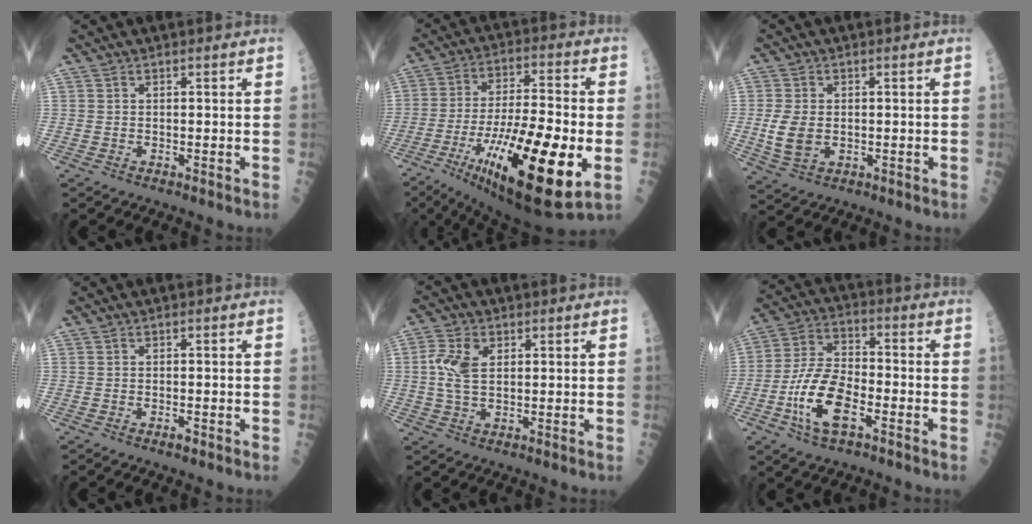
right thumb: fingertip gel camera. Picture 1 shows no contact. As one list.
[{"total": 27.3, "force": [-7.8, 7.4, 25.1], "torque": [-0.445, -0.019, -0.117]}, {"total": 6.0, "force": [-0.4, 4.0, 4.5], "torque": [-0.086, -0.004, 0.000]}, {"total": 0.9, "force": [-0.5, 0.3, 0.6], "torque": [-0.006, 0.002, -0.009]}, {"total": 6.3, "force": [1.2, 3.7, 5.0], "torque": [-0.111, 0.005, 0.023]}, {"total": 13.0, "force": [-4.8, 5.9, 10.6], "torque": [-0.205, 0.030, -0.092]}]